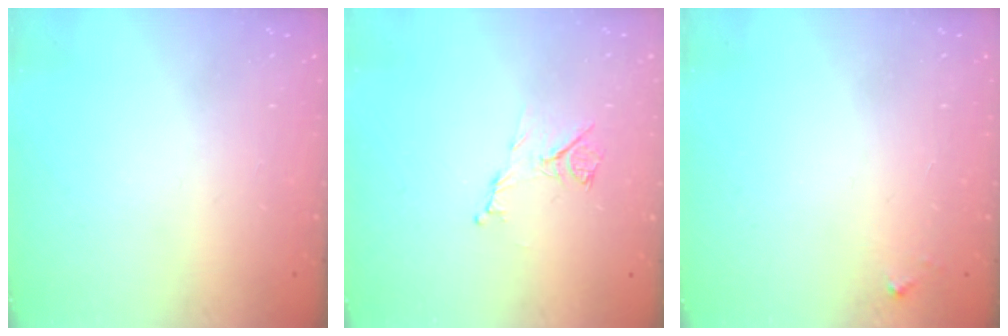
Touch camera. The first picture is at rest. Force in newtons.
{"total": 7.2, "press": 7.1, "slide": 0.8}
{"total": 2.8, "press": 2.8, "slide": 0.2}